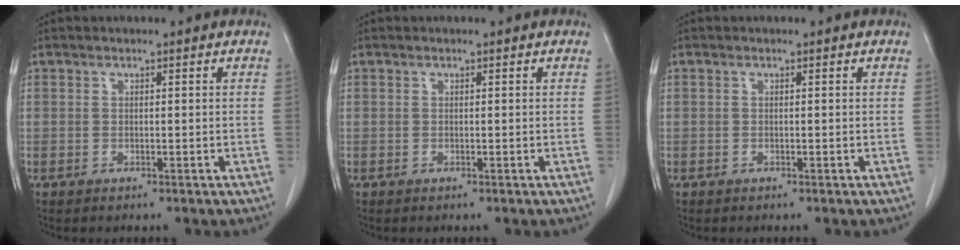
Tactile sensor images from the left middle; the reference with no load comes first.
{"total": 0.0}
{"total": 0.0}